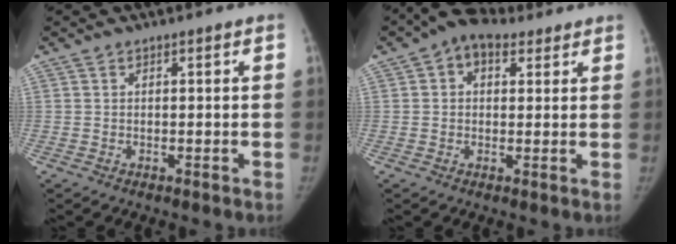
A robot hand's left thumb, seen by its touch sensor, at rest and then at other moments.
{"total": 7.2, "force": [4.2, 4.7, 3.5], "torque": [-0.034, 0.002, 0.067]}